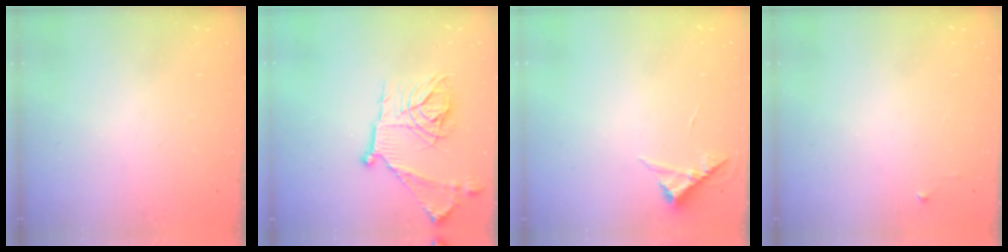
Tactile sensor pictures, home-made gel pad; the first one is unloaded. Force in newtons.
{"total": 18.7, "press": 18.6, "slide": 1.5}
{"total": 4.6, "press": 4.6, "slide": 0.3}
{"total": 2.5, "press": 2.5, "slide": 0.4}